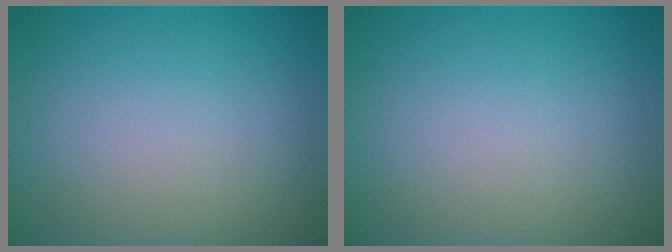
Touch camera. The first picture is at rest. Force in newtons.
{"total": 0.0}